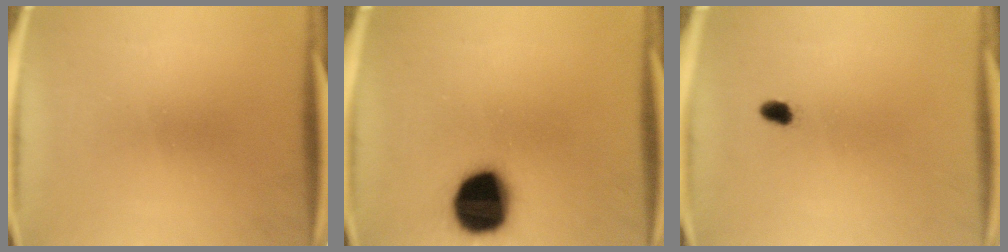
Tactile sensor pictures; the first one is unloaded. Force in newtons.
{"total": 18.0}
{"total": 1.8}